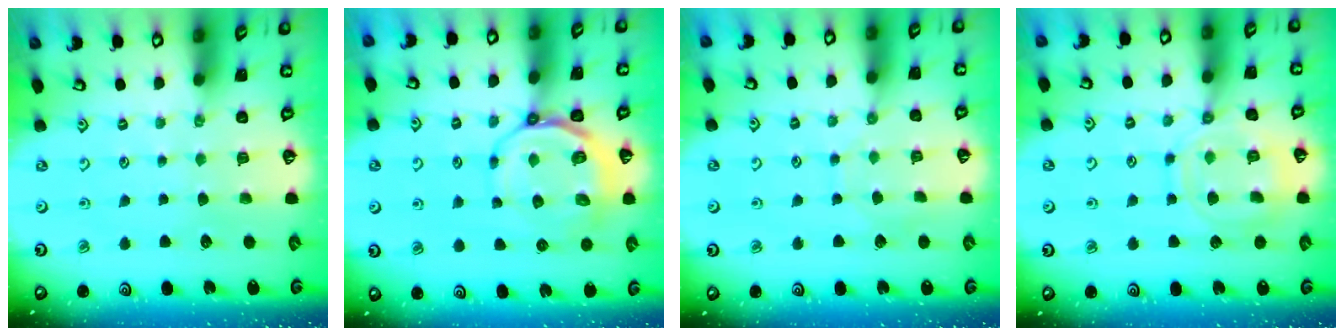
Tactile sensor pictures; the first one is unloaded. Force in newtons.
{"total": 11.3, "press": 10.9, "slide": 3.0}
{"total": 4.7, "press": 4.7, "slide": 0.4}
{"total": 11.8, "press": 11.8, "slide": 1.1}